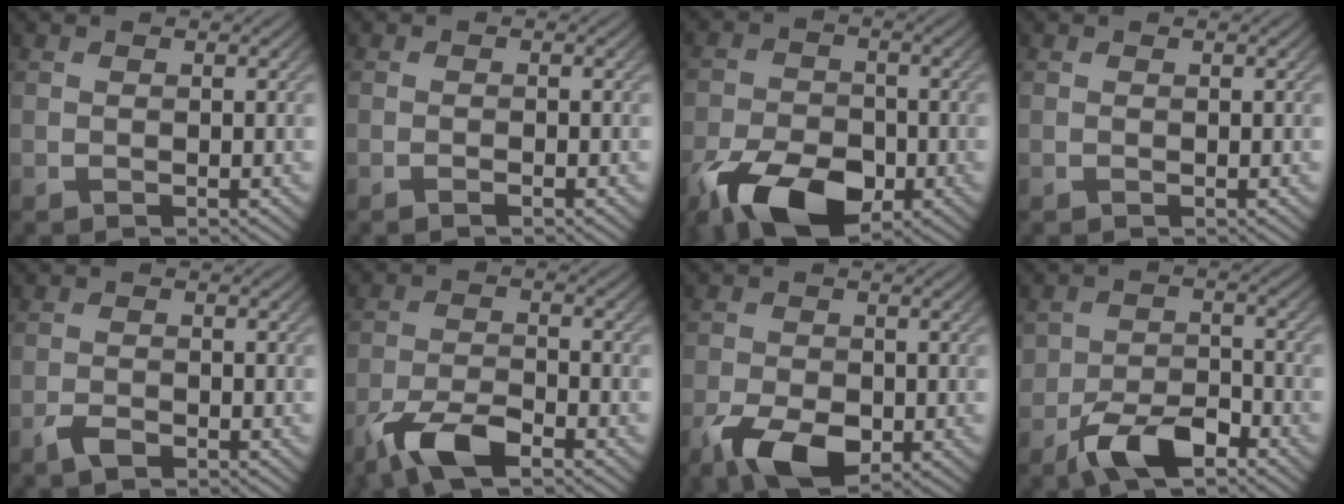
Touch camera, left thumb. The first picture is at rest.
{"total": 1.1, "force": [-0.7, 0.0, 0.8], "torque": [-0.015, 0.002, -0.016]}
{"total": 11.4, "force": [-6.2, 5.9, 7.5], "torque": [-0.157, -0.021, -0.117]}
{"total": 0.0}
{"total": 1.9, "force": [-1.4, 0.8, 1.1], "torque": [-0.022, 0.000, -0.029]}
{"total": 6.8, "force": [-4.6, 2.2, 4.5], "torque": [-0.094, 0.000, -0.091]}
{"total": 6.8, "force": [-3.2, 3.7, 4.6], "torque": [-0.097, -0.011, -0.060]}
{"total": 6.9, "force": [-4.1, 3.6, 4.2], "torque": [-0.071, 0.001, -0.082]}